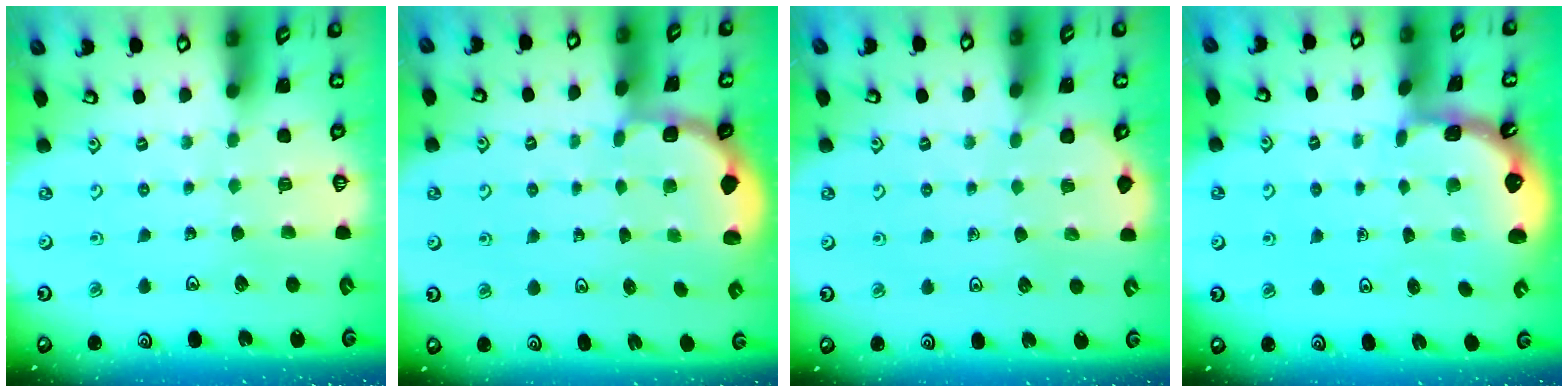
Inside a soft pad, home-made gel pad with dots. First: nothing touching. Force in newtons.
{"total": 1.9, "press": 1.7, "slide": 0.8}
{"total": 1.4, "press": 1.4, "slide": 0.1}
{"total": 1.2, "press": 1.1, "slide": 0.1}